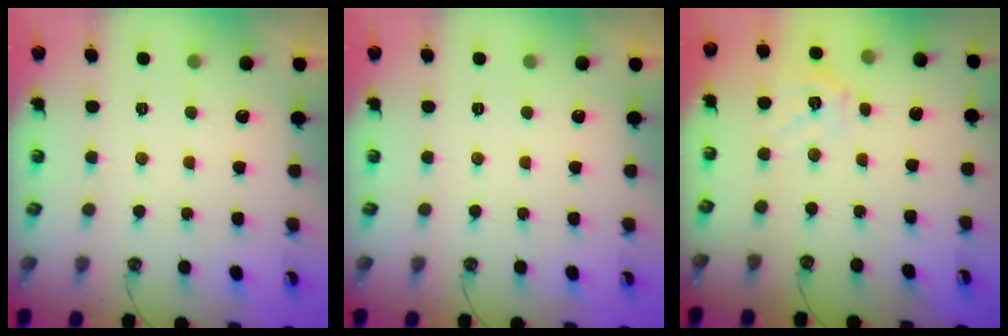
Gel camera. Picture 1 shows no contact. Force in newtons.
{"total": 0.0}
{"total": 11.1, "press": 11.0, "slide": 1.5}